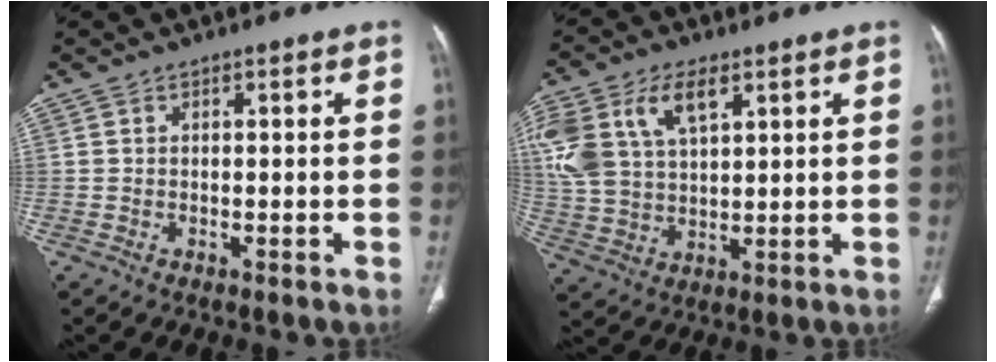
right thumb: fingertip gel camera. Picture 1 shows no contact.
{"total": 17.2, "force": [7.1, 10.0, 12.1], "torque": [-0.274, 0.001, 0.140]}